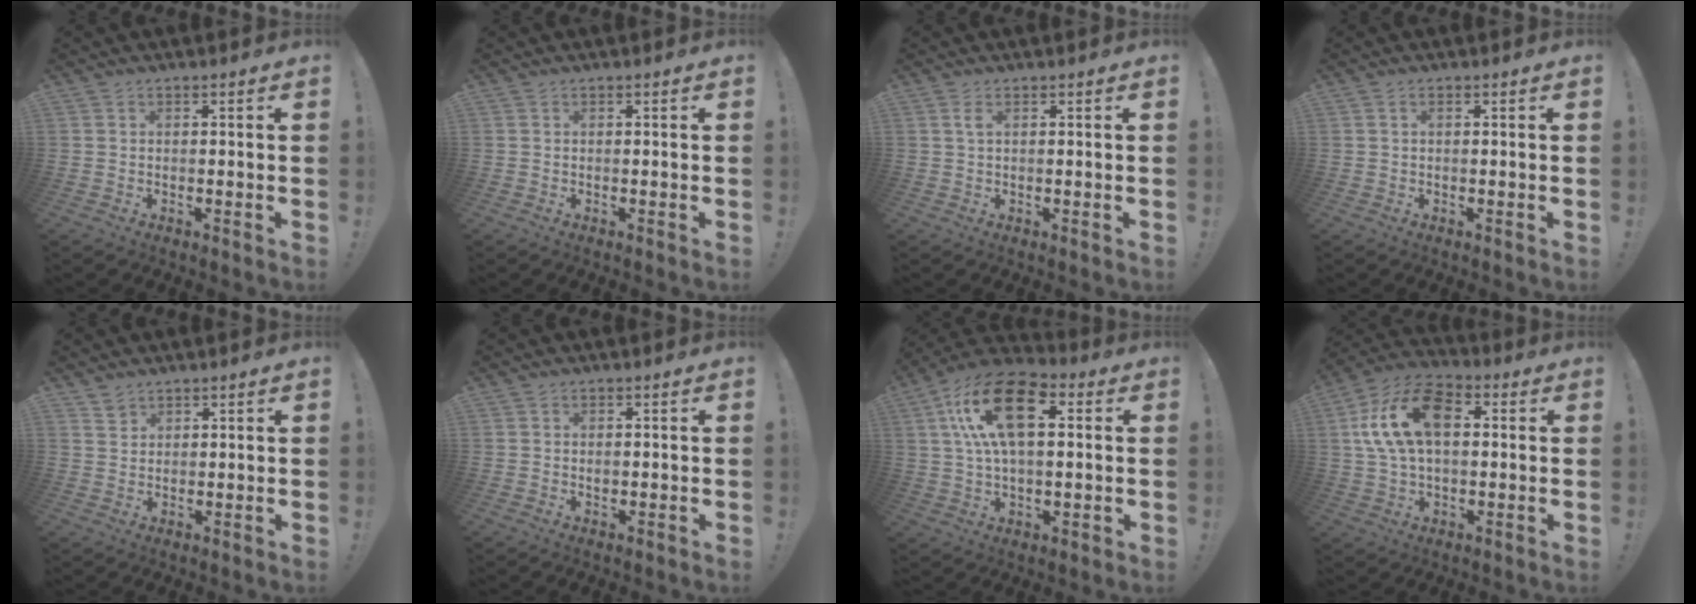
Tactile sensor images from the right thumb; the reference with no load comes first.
{"total": 0.0}
{"total": 1.7, "force": [0.6, 0.6, 1.4], "torque": [-0.024, 0.000, 0.009]}
{"total": 0.9, "force": [0.2, 0.4, 0.7], "torque": [-0.015, 0.002, 0.004]}
{"total": 2.8, "force": [2.2, 1.7, 0.4], "torque": [0.010, -0.018, 0.039]}
{"total": 0.8, "force": [-0.3, 0.7, 0.3], "torque": [-0.002, 0.001, -0.006]}
{"total": 19.8, "force": [4.9, 11.1, 15.6], "torque": [-0.268, 0.007, 0.084]}
{"total": 17.8, "force": [4.0, 10.9, 13.5], "torque": [-0.253, 0.005, 0.066]}